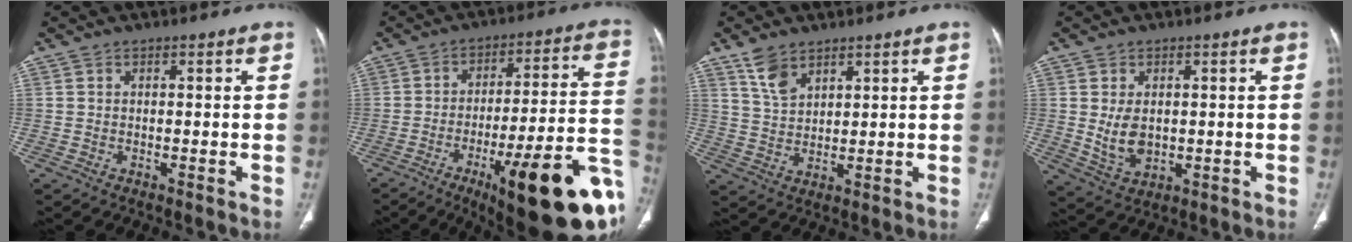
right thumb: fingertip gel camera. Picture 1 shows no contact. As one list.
[{"total": 28.4, "force": [-12.5, 6.4, 24.7], "torque": [-0.260, 0.051, -0.173]}, {"total": 5.7, "force": [3.9, 2.9, 2.8], "torque": [-0.044, -0.017, 0.087]}, {"total": 6.0, "force": [0.3, 4.1, 4.4], "torque": [-0.071, -0.013, 0.021]}]